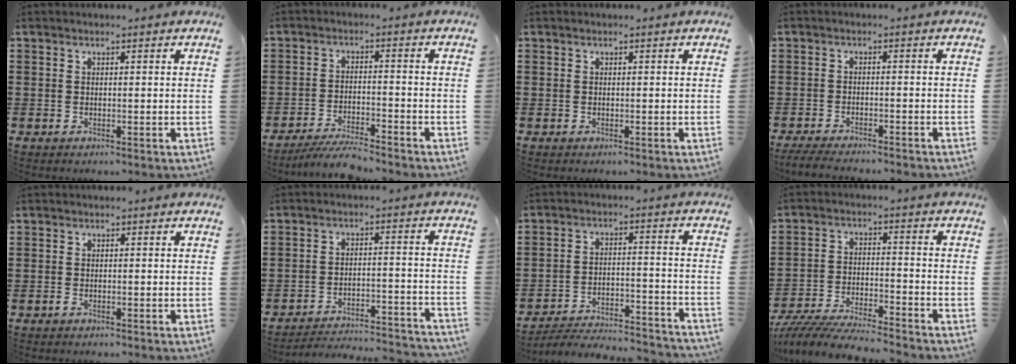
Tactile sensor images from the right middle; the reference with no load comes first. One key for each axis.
{"total": 4.8, "fx": -4.5, "fy": 0.1, "fz": 1.6, "tx": -0.034, "ty": -0.006, "tz": -0.089}
{"total": 0.0}
{"total": 2.8, "fx": -2.7, "fy": 0.0, "fz": 0.8, "tx": -0.019, "ty": -0.002, "tz": -0.056}
{"total": 0.6, "fx": -0.5, "fy": 0.1, "fz": 0.3, "tx": -0.007, "ty": -0.002, "tz": -0.009}
{"total": 3.7, "fx": -3.6, "fy": 0.3, "fz": 1.0, "tx": -0.024, "ty": -0.003, "tz": -0.078}
{"total": 4.6, "fx": -4.4, "fy": 0.5, "fz": 1.3, "tx": -0.032, "ty": -0.001, "tz": -0.093}
{"total": 6.7, "fx": -6.5, "fy": 0.4, "fz": 1.9, "tx": -0.044, "ty": -0.003, "tz": -0.128}